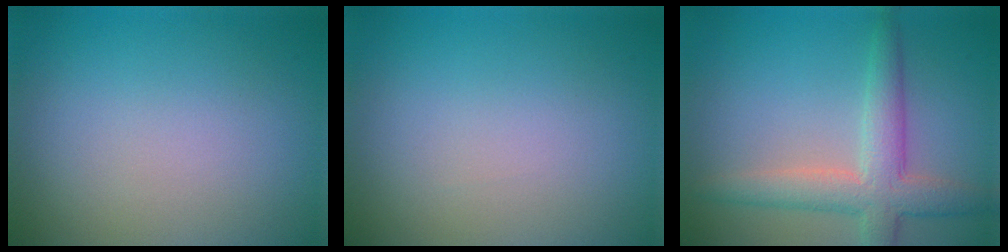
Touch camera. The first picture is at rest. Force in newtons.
{"total": 0.0}
{"total": 4.7, "press": 4.7, "slide": 0.2}